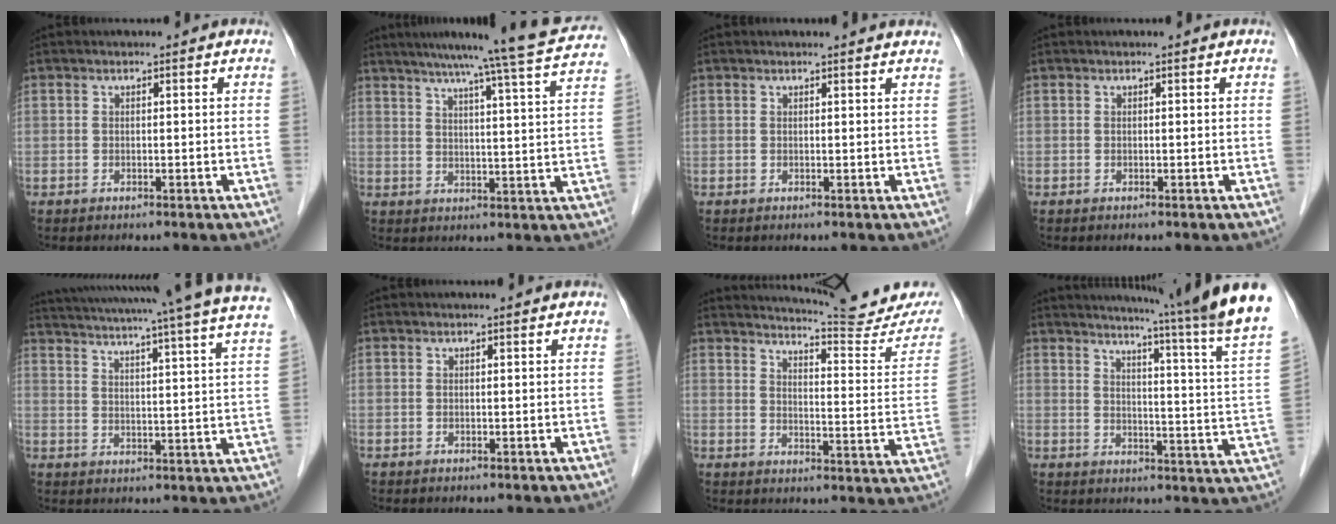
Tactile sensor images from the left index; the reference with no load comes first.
{"total": 18.3, "force": [16.1, -1.5, 8.5], "torque": [-0.138, -0.027, 0.197]}
{"total": 2.9, "force": [2.8, 0.0, 0.7], "torque": [-0.011, 0.005, 0.022]}
{"total": 0.0}
{"total": 28.7, "force": [25.5, -1.1, 13.1], "torque": [-0.218, -0.041, 0.320]}
{"total": 0.0}
{"total": 17.6, "force": [16.8, 0.0, 5.0], "torque": [-0.074, -0.089, 0.197]}
{"total": 21.3, "force": [18.1, -3.1, 10.7], "torque": [-0.158, -0.092, 0.215]}